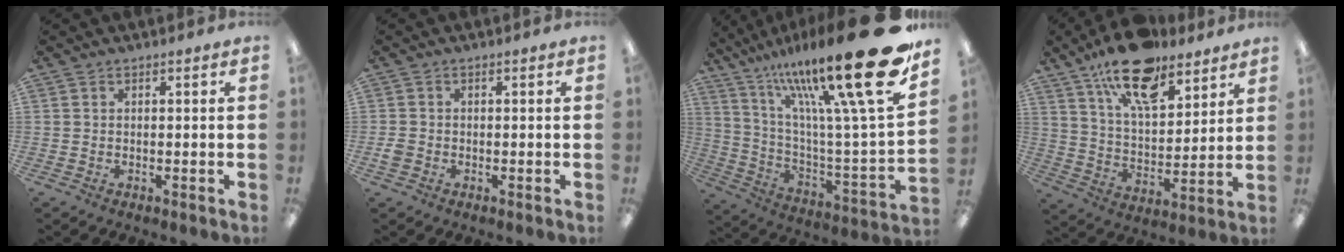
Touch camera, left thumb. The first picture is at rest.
{"total": 2.0, "force": [-0.5, 1.5, 1.3], "torque": [-0.022, 0.005, -0.009]}
{"total": 30.6, "force": [16.8, 5.9, 24.8], "torque": [-0.378, -0.117, 0.268]}
{"total": 18.1, "force": [12.8, 7.7, 10.3], "torque": [-0.167, -0.063, 0.219]}